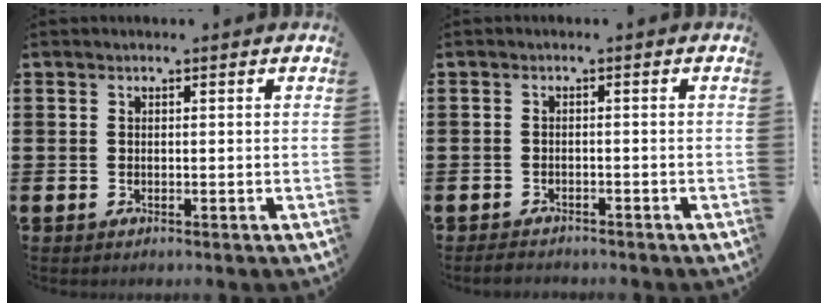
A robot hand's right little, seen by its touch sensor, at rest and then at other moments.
{"total": 1.2, "force": [-1.2, 0.2, 0.1], "torque": [-0.006, 0.001, -0.026]}